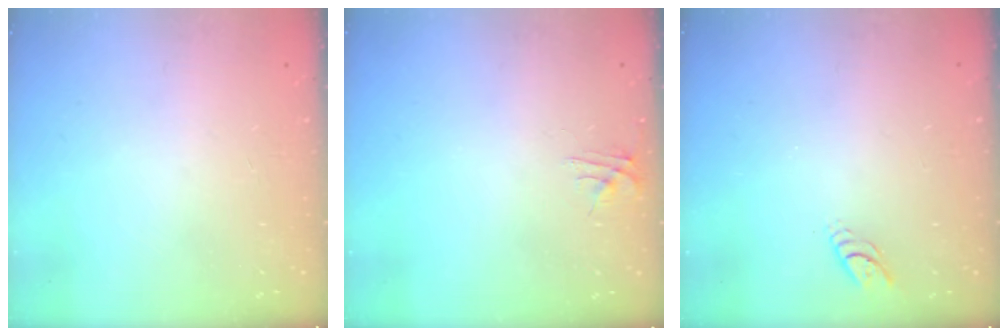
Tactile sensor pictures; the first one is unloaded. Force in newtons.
{"total": 4.1, "press": 4.0, "slide": 0.4}
{"total": 3.7, "press": 3.6, "slide": 0.5}